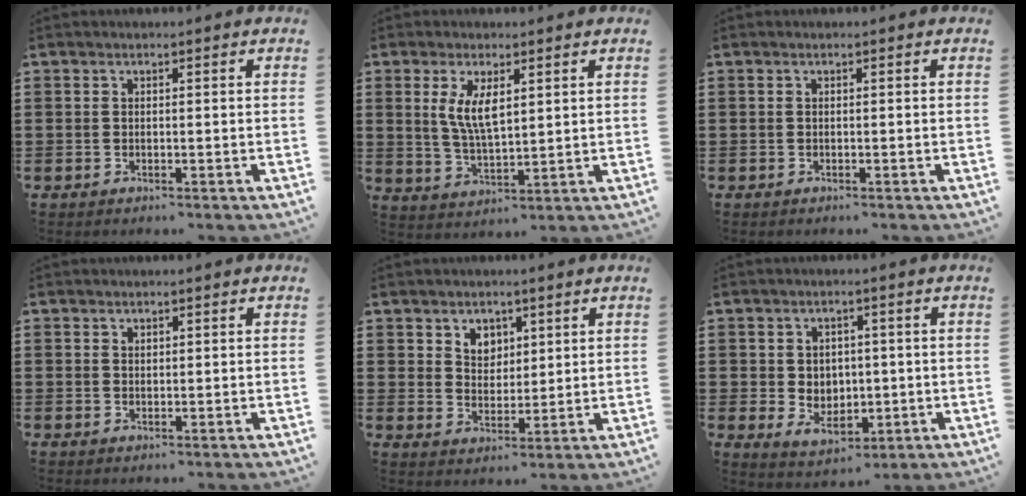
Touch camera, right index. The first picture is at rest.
{"total": 5.7, "force": [1.7, 2.1, 5.0], "torque": [-0.104, 0.004, 0.030]}
{"total": 0.0}
{"total": 0.8, "force": [0.6, 0.5, 0.2], "torque": [-0.004, 0.002, 0.013]}
{"total": 4.0, "force": [2.6, 3.1, 0.6], "torque": [-0.027, 0.009, 0.047]}
{"total": 3.9, "force": [0.3, 3.5, 1.6], "torque": [-0.029, 0.005, 0.000]}